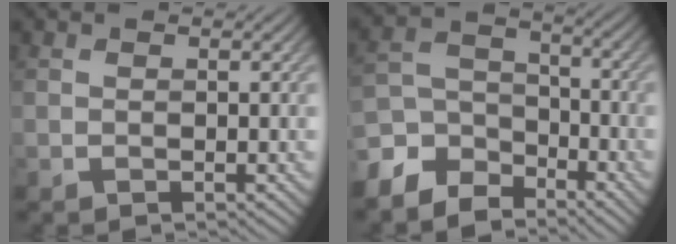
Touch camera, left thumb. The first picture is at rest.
{"total": 7.7, "force": [-5.9, 4.3, 2.6], "torque": [-0.070, -0.009, -0.125]}